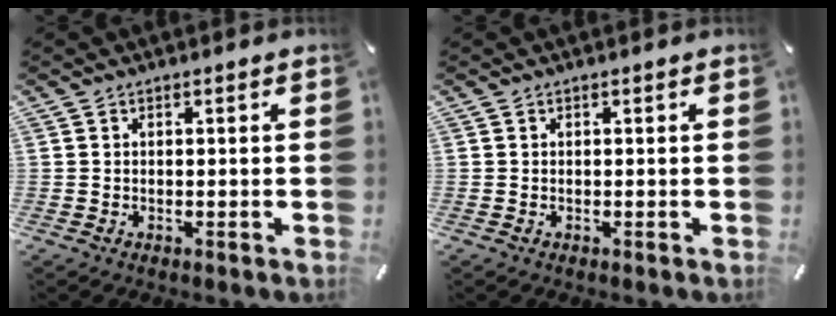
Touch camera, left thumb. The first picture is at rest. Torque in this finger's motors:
{"motor_torque": [-0.10, 0.01, 0.02, -0.02, 0.00]}